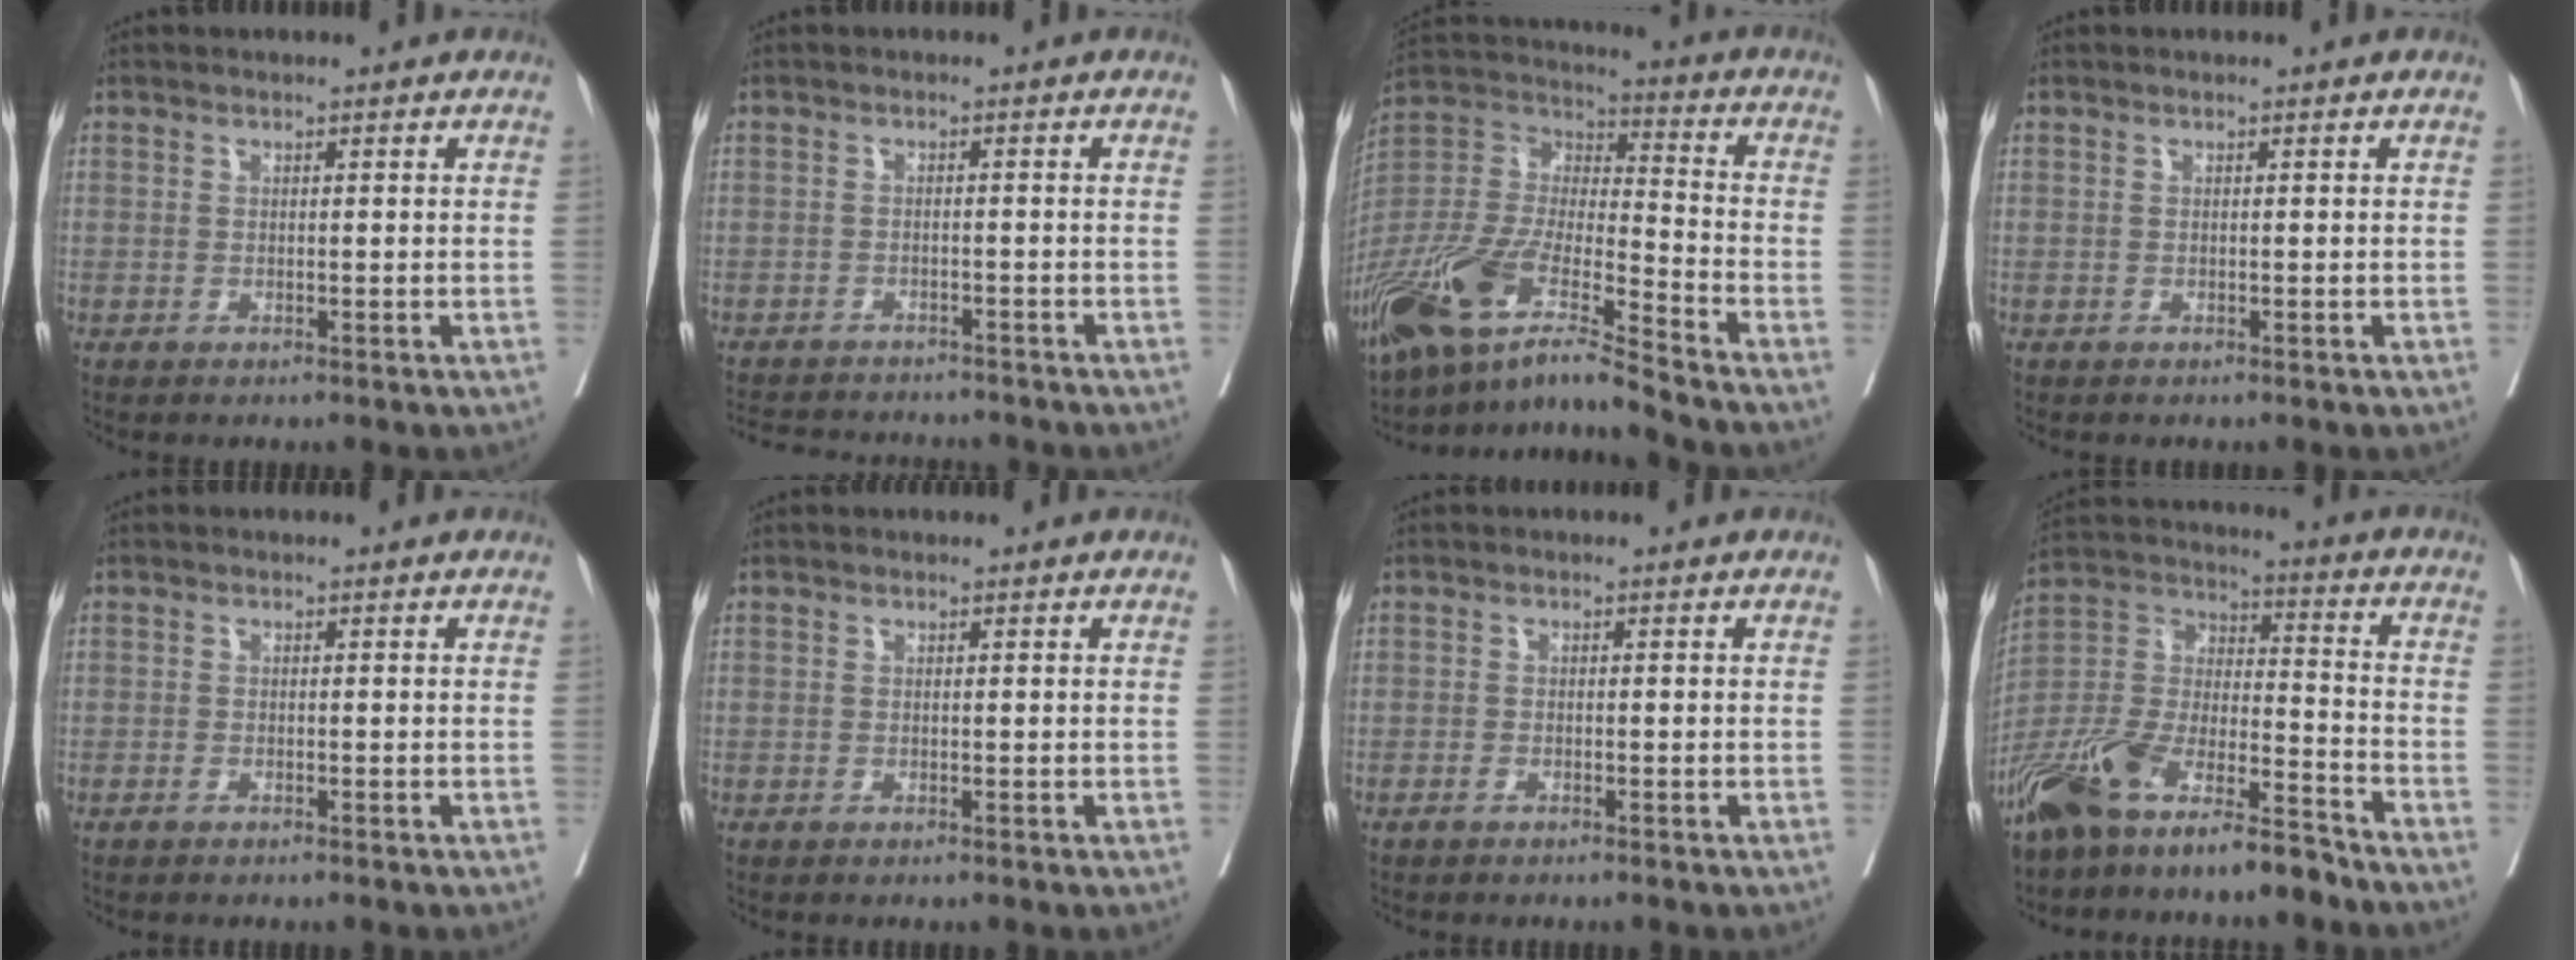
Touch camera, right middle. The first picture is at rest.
{"total": 10.5, "force": [-9.9, 2.2, 2.9], "torque": [-0.054, 0.000, -0.130]}
{"total": 17.5, "force": [-13.4, 1.6, 11.2], "torque": [-0.238, -0.015, -0.251]}
{"total": 0.0}
{"total": 0.7, "force": [-0.6, 0.1, 0.4], "torque": [-0.011, -0.001, -0.010]}
{"total": 0.0}
{"total": 1.0, "force": [-0.8, 0.2, 0.5], "torque": [-0.012, -0.001, -0.013]}
{"total": 15.5, "force": [-12.3, 3.5, 8.8], "torque": [-0.176, 0.011, -0.229]}